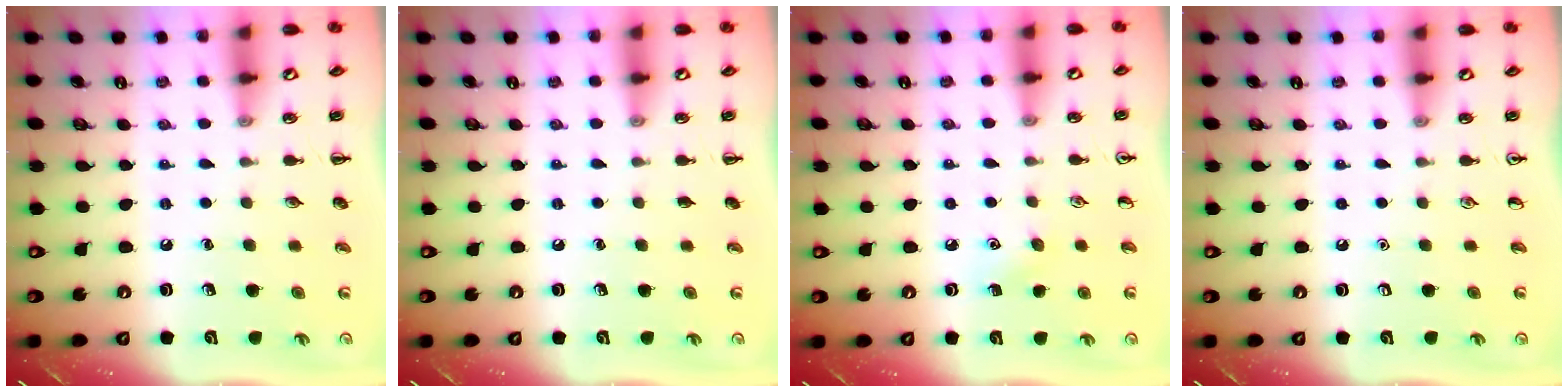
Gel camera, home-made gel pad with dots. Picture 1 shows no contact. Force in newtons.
{"total": 0.0}
{"total": 4.4, "press": 4.2, "slide": 1.4}
{"total": 0.0}